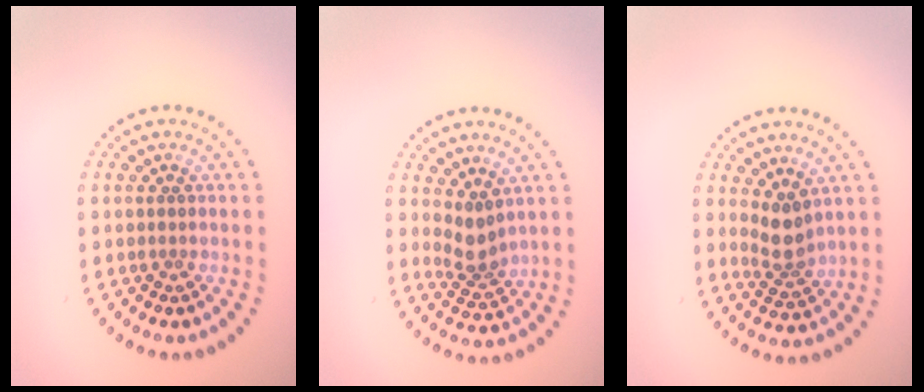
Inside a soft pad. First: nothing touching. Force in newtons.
{"total": 2.4, "press": 1.9, "slide": 1.5}
{"total": 2.7, "press": 2.1, "slide": 1.7}